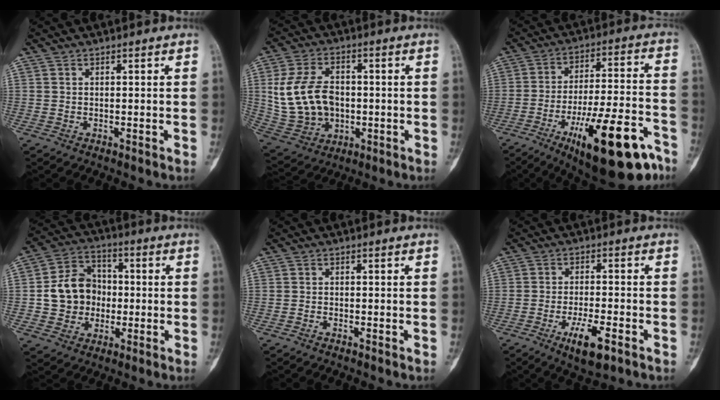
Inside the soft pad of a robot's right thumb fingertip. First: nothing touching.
{"total": 14.5, "force": [0.5, 10.5, 9.9], "torque": [-0.175, 0.009, 0.025]}
{"total": 23.1, "force": [-12.3, 7.0, 18.3], "torque": [-0.249, 0.063, -0.182]}
{"total": 11.6, "force": [-0.8, 10.0, 5.8], "torque": [-0.069, 0.027, -0.018]}
{"total": 0.7, "force": [-0.6, 0.2, 0.3], "torque": [-0.007, 0.005, -0.012]}
{"total": 7.9, "force": [-3.9, 2.4, 6.4], "torque": [-0.111, 0.008, -0.063]}